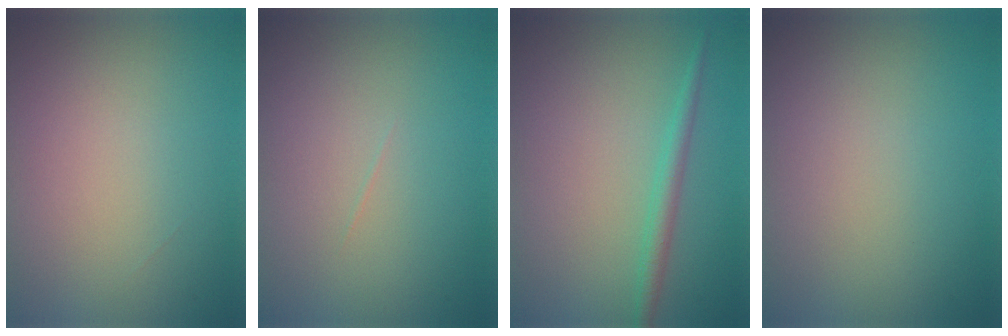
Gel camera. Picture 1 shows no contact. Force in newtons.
{"total": 0.0}
{"total": 1.9, "press": 1.9, "slide": 0.1}
{"total": 0.0}